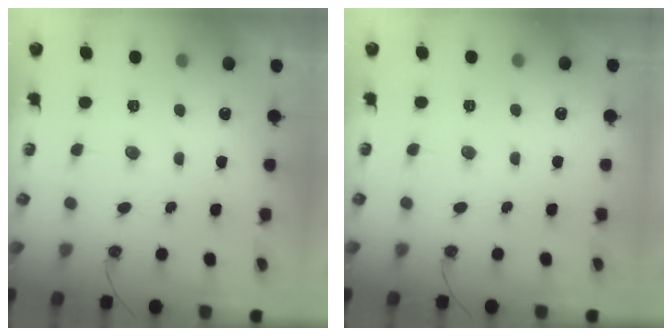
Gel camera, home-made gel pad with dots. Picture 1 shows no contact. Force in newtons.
{"total": 0.0}